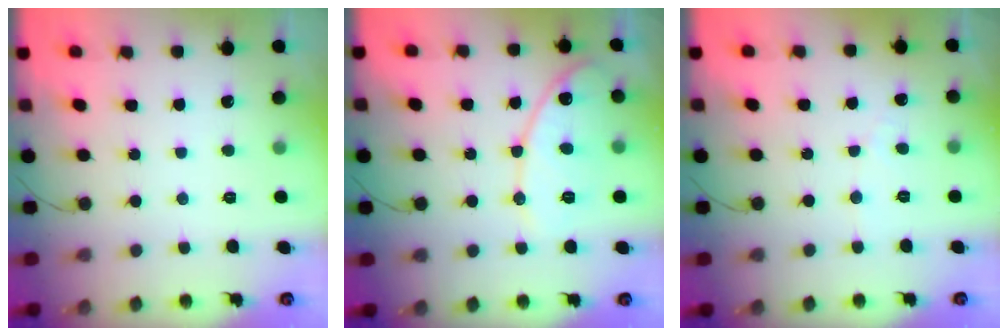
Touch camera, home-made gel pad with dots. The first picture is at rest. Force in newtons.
{"total": 12.2, "press": 12.1, "slide": 1.0}
{"total": 2.4, "press": 2.4, "slide": 0.2}